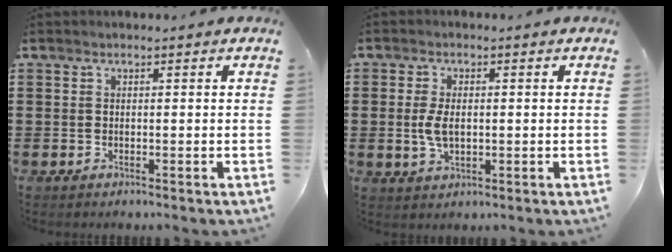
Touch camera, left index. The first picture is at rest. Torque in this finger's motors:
{"motor_torque": [1.07, 1.07, 0.23, 0.06]}